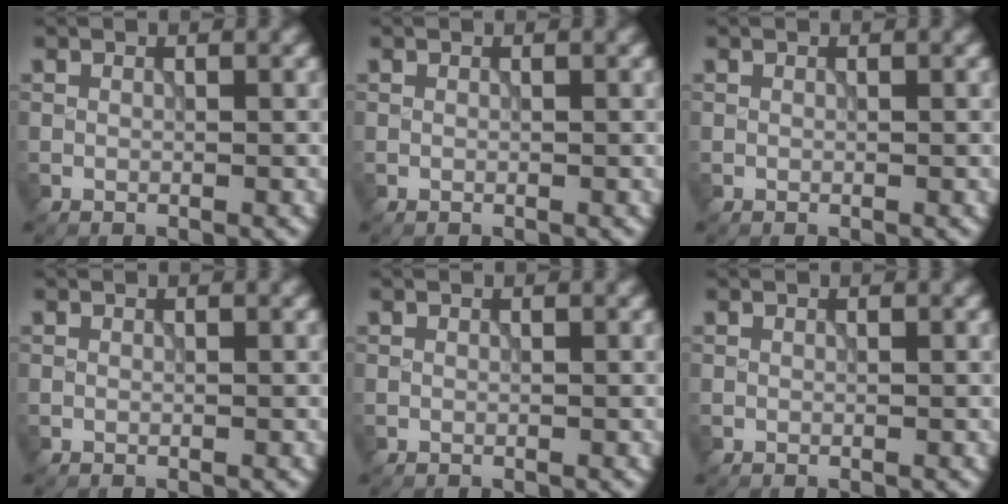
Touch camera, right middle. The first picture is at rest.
{"total": 0.0}
{"total": 0.0}
{"total": 0.0}
{"total": 0.0}
{"total": 0.0}